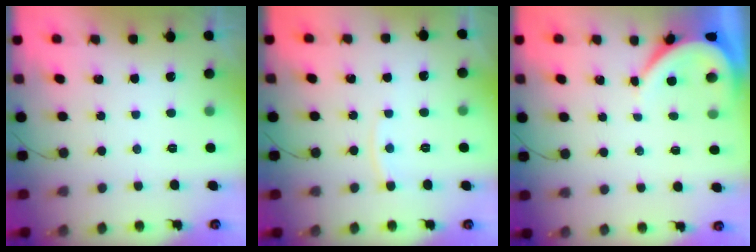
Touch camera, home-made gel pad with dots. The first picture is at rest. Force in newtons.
{"total": 3.4, "press": 3.3, "slide": 0.4}
{"total": 3.7, "press": 3.7, "slide": 0.4}